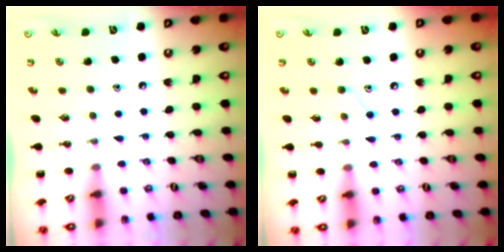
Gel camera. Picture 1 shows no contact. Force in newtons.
{"total": 4.7, "press": 4.5, "slide": 1.5}